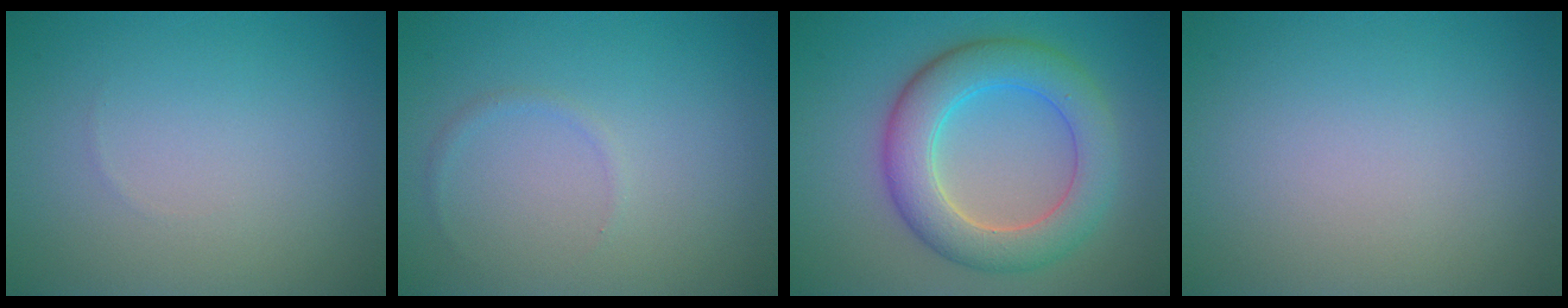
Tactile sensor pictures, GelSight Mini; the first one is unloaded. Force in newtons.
{"total": 0.6, "press": 0.6, "slide": 0.0}
{"total": 6.7, "press": 6.7, "slide": 0.1}
{"total": 0.0}